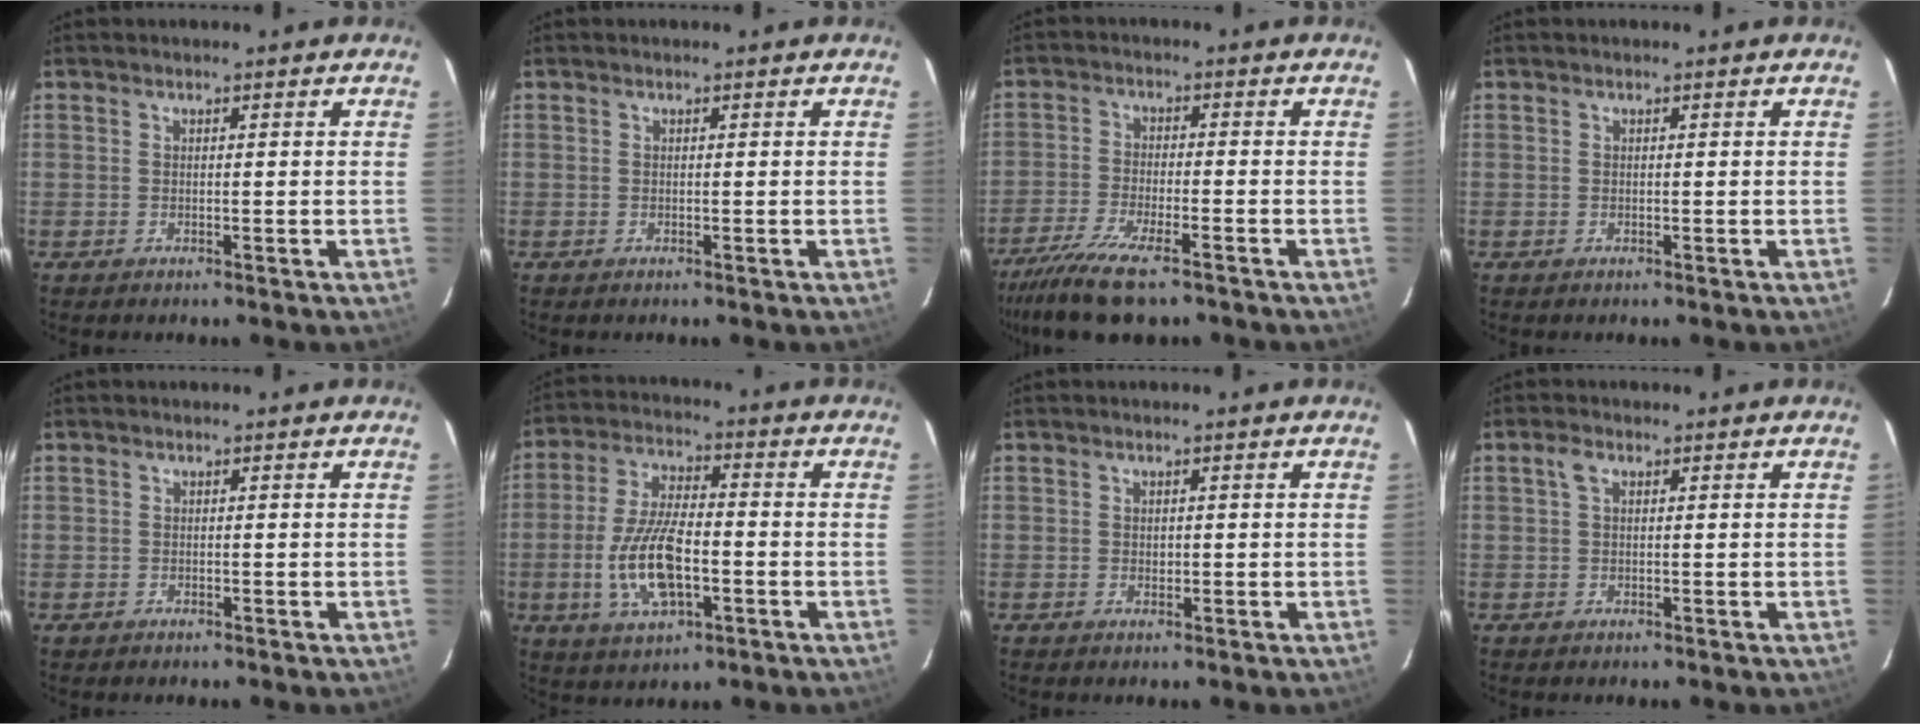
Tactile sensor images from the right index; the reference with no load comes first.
{"total": 0.0}
{"total": 11.6, "force": [-8.9, 2.8, 6.9], "torque": [-0.169, -0.037, -0.165]}
{"total": 0.0}
{"total": 0.7, "force": [-0.2, 0.7, -0.1], "torque": [0.000, 0.002, -0.002]}
{"total": 12.9, "force": [-3.3, 5.3, 11.3], "torque": [-0.234, -0.004, -0.057]}
{"total": 0.7, "force": [0.1, 0.7, 0.2], "torque": [0.000, 0.001, 0.004]}
{"total": 1.8, "force": [0.6, 1.0, 1.3], "torque": [-0.029, 0.007, 0.010]}